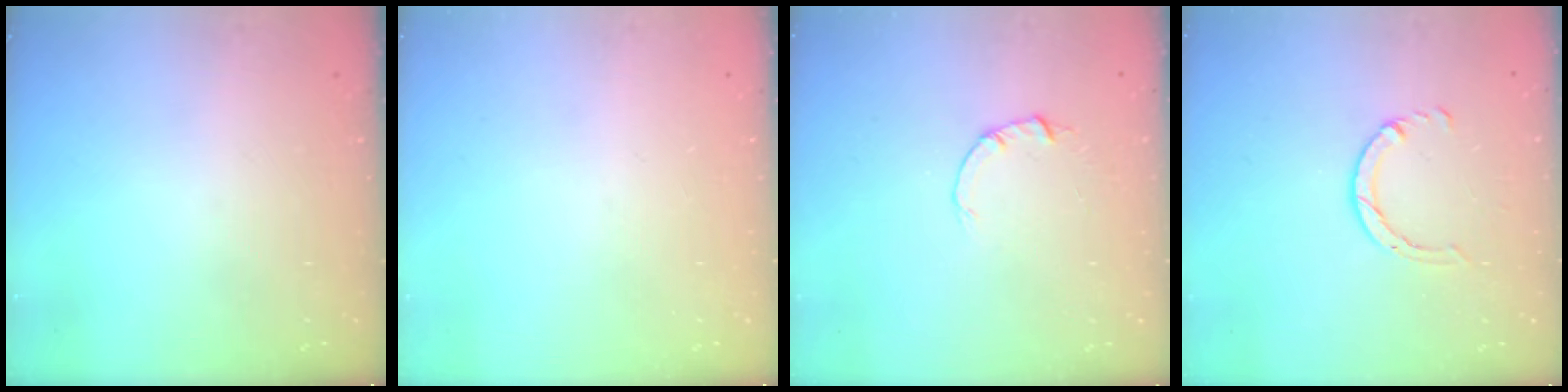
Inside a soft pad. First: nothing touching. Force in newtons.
{"total": 0.0}
{"total": 2.0, "press": 2.0, "slide": 0.3}
{"total": 3.6, "press": 3.5, "slide": 0.4}